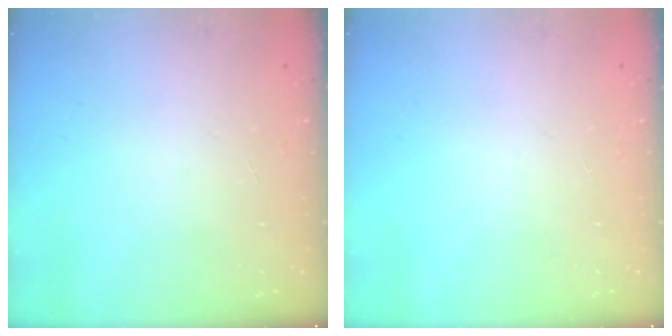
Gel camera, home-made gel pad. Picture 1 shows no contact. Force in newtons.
{"total": 0.0}